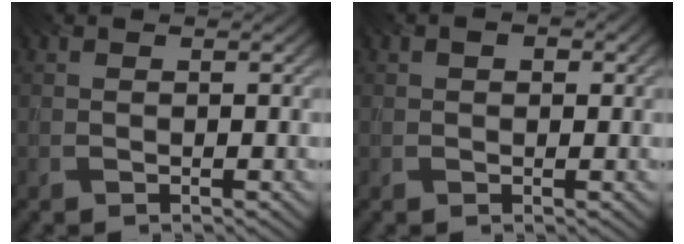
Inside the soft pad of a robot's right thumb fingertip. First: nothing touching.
{"total": 1.8, "force": [0.7, 1.2, 1.1], "torque": [-0.018, -0.002, 0.009]}